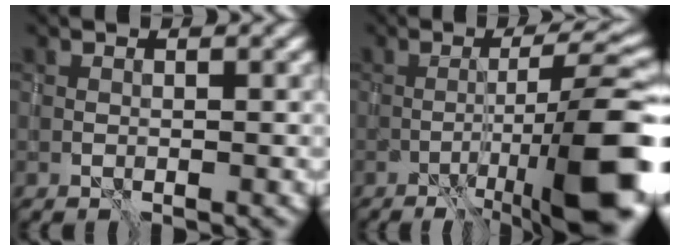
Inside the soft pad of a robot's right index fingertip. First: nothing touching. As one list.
[{"total": 11.0, "force": [-4.7, 1.8, 9.8], "torque": [-0.140, 0.010, -0.072]}]